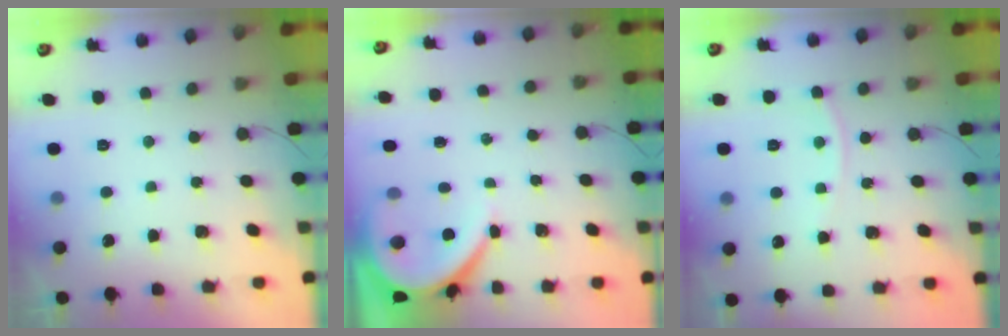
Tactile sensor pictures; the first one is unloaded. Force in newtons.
{"total": 6.3, "press": 6.3, "slide": 0.7}
{"total": 6.1, "press": 6.1, "slide": 0.4}